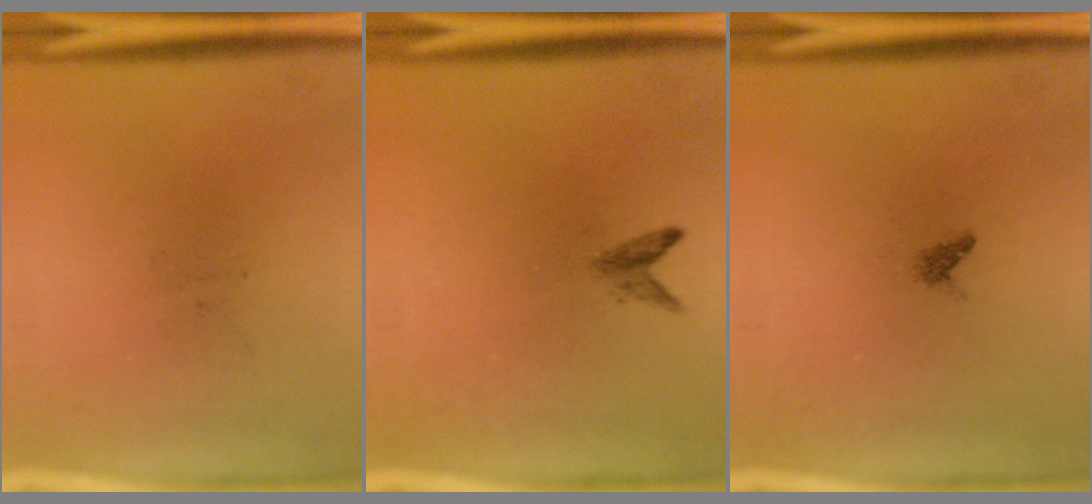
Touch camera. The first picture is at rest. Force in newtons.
{"total": 1.3}
{"total": 0.7}